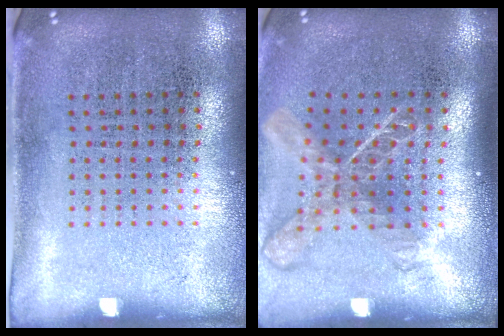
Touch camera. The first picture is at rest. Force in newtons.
{"total": 1.9, "press": 1.4, "slide": 1.3}